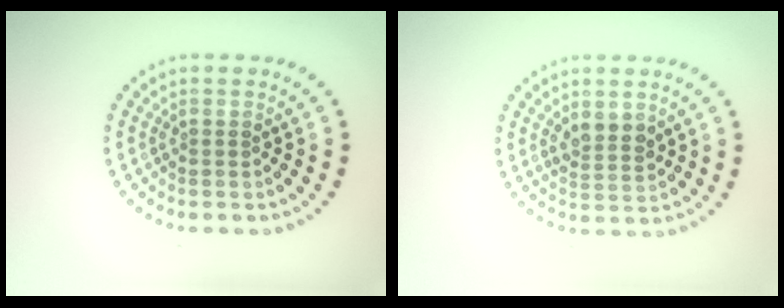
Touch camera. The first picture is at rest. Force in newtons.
{"total": 2.2, "press": 2.0, "slide": 0.9}